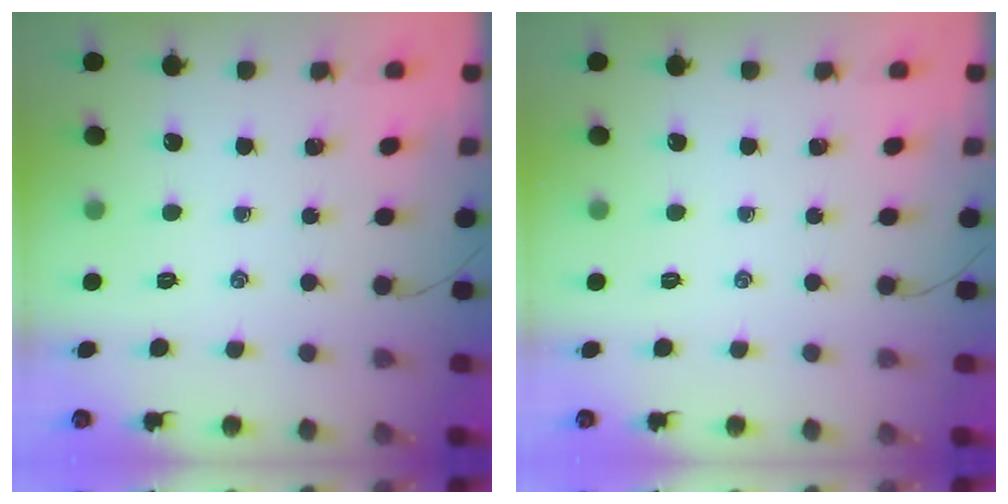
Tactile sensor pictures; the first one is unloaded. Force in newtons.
{"total": 0.0}